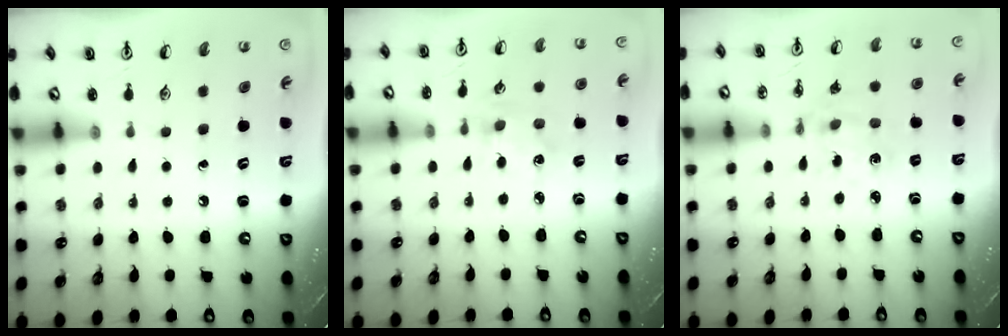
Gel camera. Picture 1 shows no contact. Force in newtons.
{"total": 1.4, "press": 1.3, "slide": 0.2}
{"total": 1.8, "press": 1.7, "slide": 0.3}